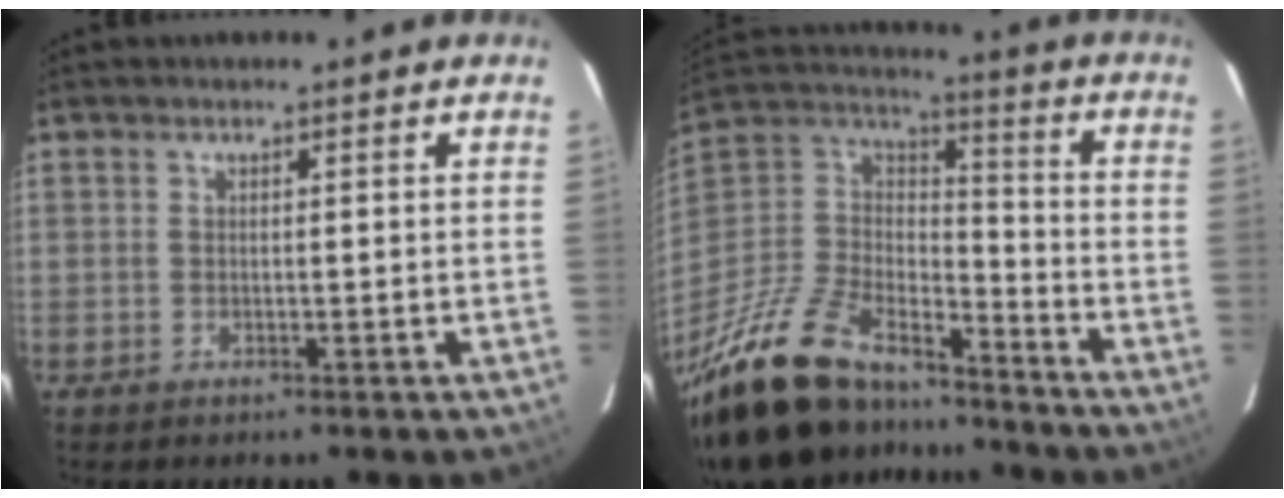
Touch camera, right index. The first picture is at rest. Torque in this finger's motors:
{"motor_torque": [0.58, -0.64, 0.78, 0.21]}